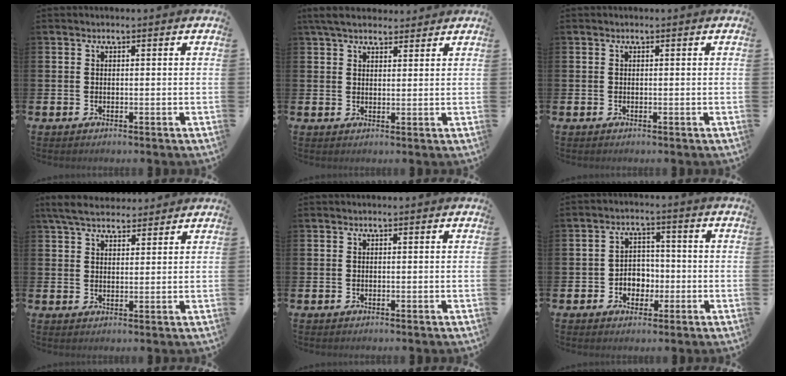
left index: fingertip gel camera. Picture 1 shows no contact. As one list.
[{"total": 5.1, "force": [4.5, 1.8, 1.7], "torque": [-0.043, -0.009, 0.084]}, {"total": 0.0}, {"total": 5.5, "force": [5.0, 1.6, 1.6], "torque": [-0.053, -0.012, 0.094]}, {"total": 0.0}, {"total": 3.7, "force": [-1.3, 3.2, 1.4], "torque": [-0.026, 0.003, -0.034]}]